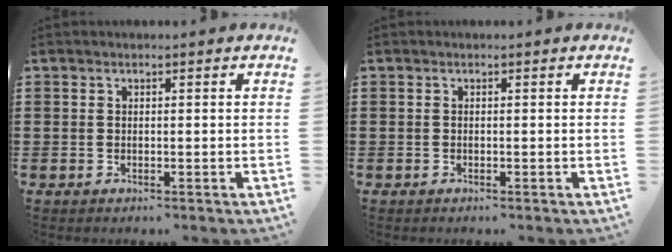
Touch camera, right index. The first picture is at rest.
{"total": 0.0}